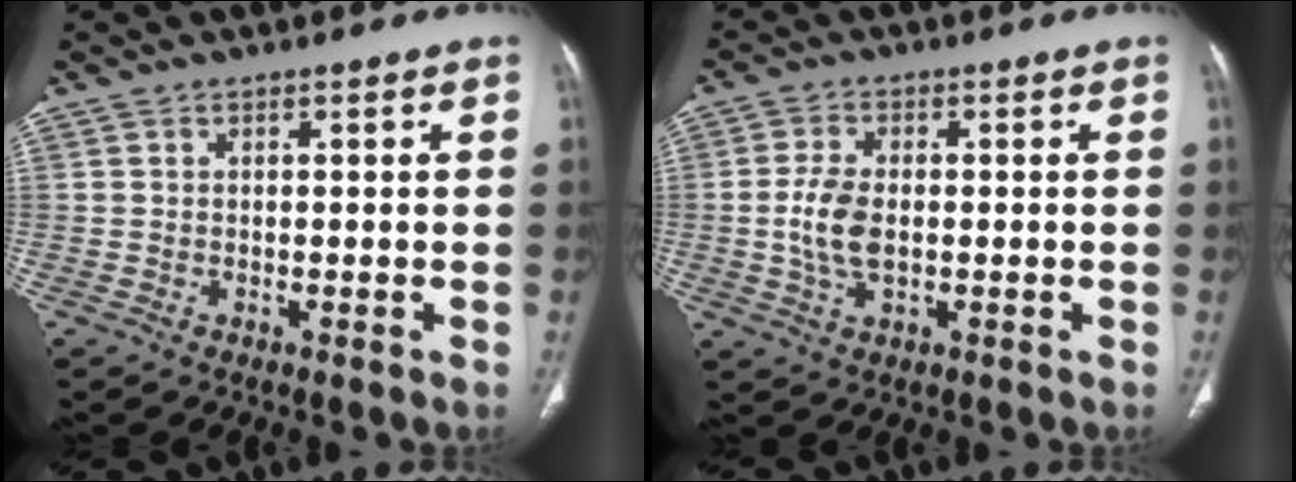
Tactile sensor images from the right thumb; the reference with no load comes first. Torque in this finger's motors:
{"motor_torque": [1.43, 0.73, 0.82, -0.79, 0.28]}